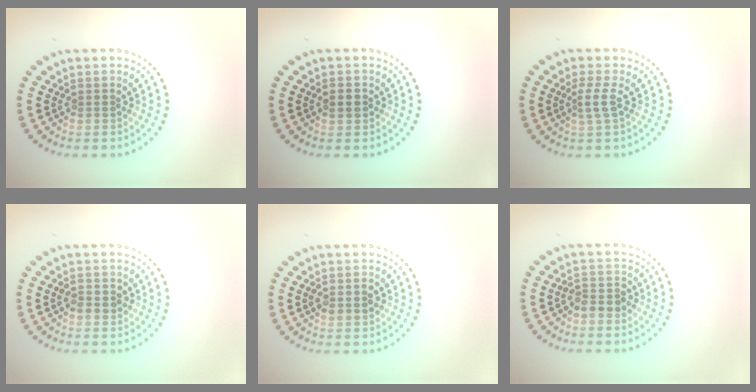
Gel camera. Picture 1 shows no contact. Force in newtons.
{"total": 1.8, "press": 1.8, "slide": 0.1}
{"total": 1.7, "press": 1.2, "slide": 1.1}
{"total": 1.5, "press": 1.5, "slide": 0.2}
{"total": 1.6, "press": 1.6, "slide": 0.1}
{"total": 2.0, "press": 1.9, "slide": 0.7}